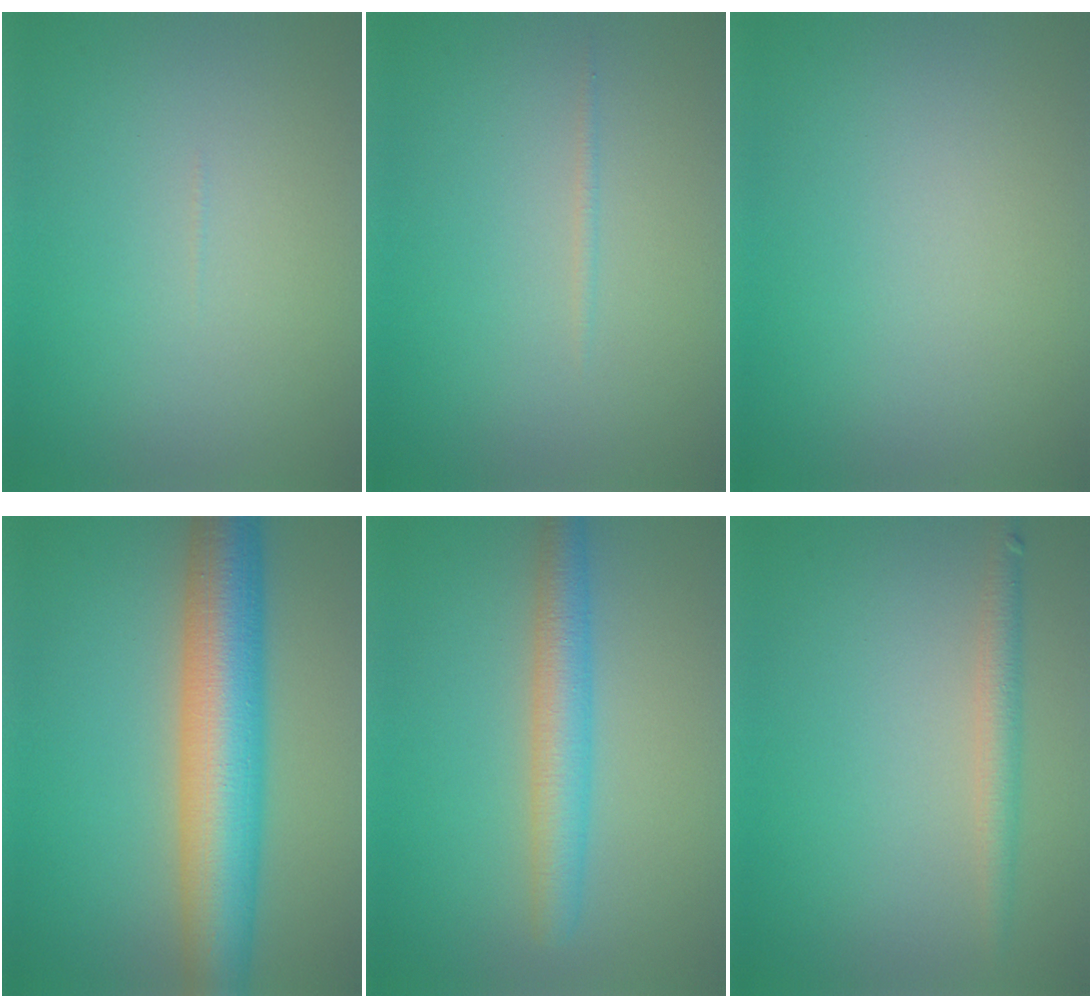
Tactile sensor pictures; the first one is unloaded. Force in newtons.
{"total": 0.5, "press": 0.5, "slide": 0.0}
{"total": 0.0}
{"total": 10.3, "press": 10.3, "slide": 0.4}
{"total": 4.1, "press": 4.1, "slide": 0.2}
{"total": 2.2, "press": 2.2, "slide": 0.1}